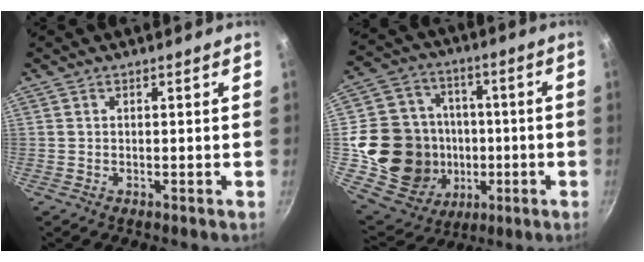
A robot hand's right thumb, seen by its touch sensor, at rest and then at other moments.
{"total": 19.7, "force": [-1.6, 17.8, 8.4], "torque": [-0.135, 0.033, -0.015]}